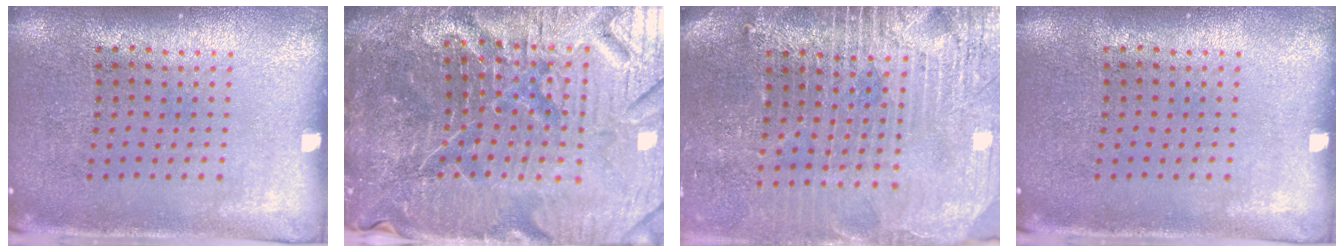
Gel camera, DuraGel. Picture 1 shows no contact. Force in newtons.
{"total": 7.1, "press": 6.3, "slide": 3.2}
{"total": 3.8, "press": 3.5, "slide": 1.5}
{"total": 0.0}